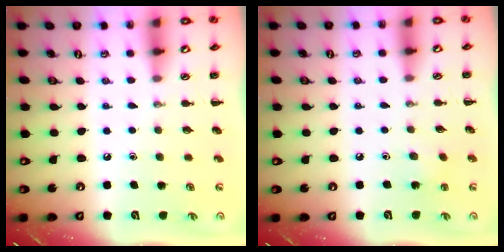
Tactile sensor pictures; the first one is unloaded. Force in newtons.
{"total": 5.8, "press": 5.6, "slide": 1.6}